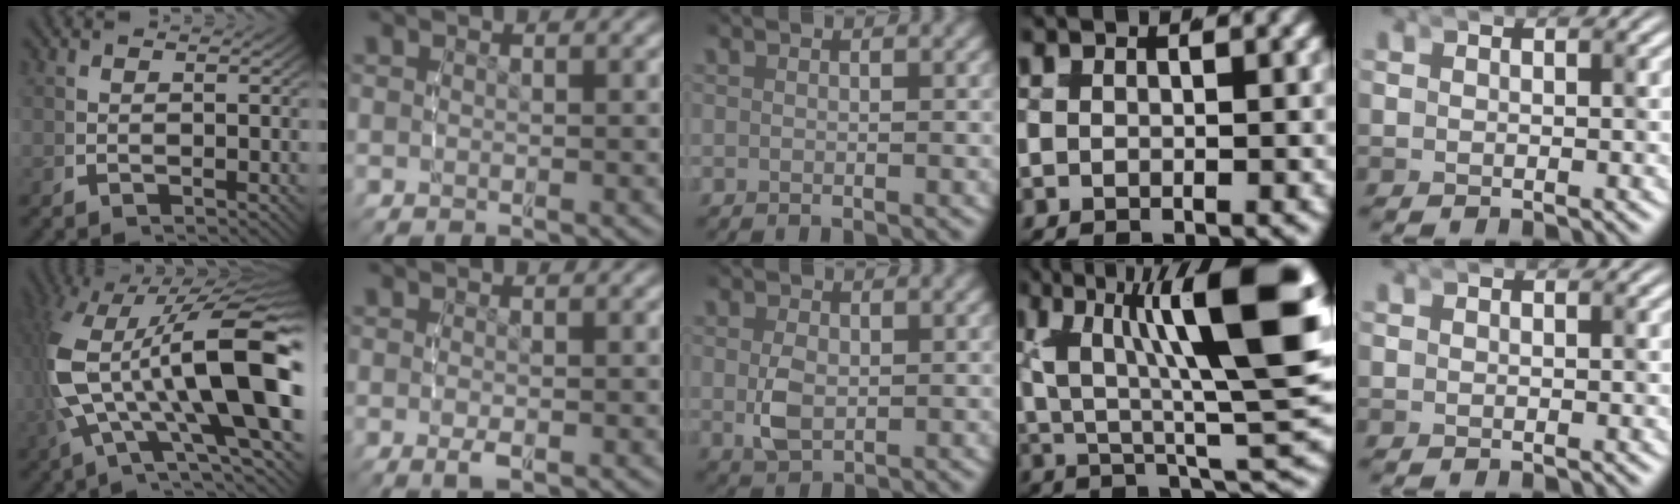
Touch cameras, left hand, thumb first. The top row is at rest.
{"thumb": {"total": 20.1, "force": [-0.5, 11.5, 16.5], "torque": [-0.314, -0.035, 0.010]}, "index": {"total": 1.1, "force": [-0.4, 0.2, 1.0], "torque": [-0.025, -0.004, -0.005]}, "middle": {"total": 3.0, "force": [0.0, 2.0, 2.3], "torque": [-0.056, -0.012, 0.007]}, "ring": {"total": 13.4, "force": [2.0, 4.9, 12.3], "torque": [-0.163, -0.005, 0.030]}}